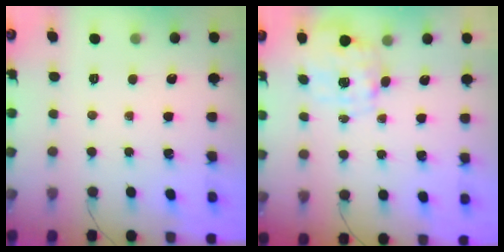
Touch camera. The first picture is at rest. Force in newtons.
{"total": 2.7, "press": 2.6, "slide": 0.9}